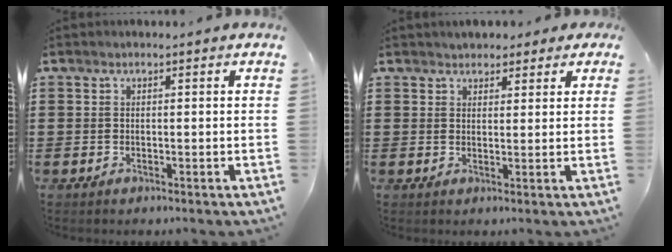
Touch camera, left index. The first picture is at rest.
{"total": 2.2, "force": [1.9, 1.2, 0.0], "torque": [0.000, 0.004, 0.034]}